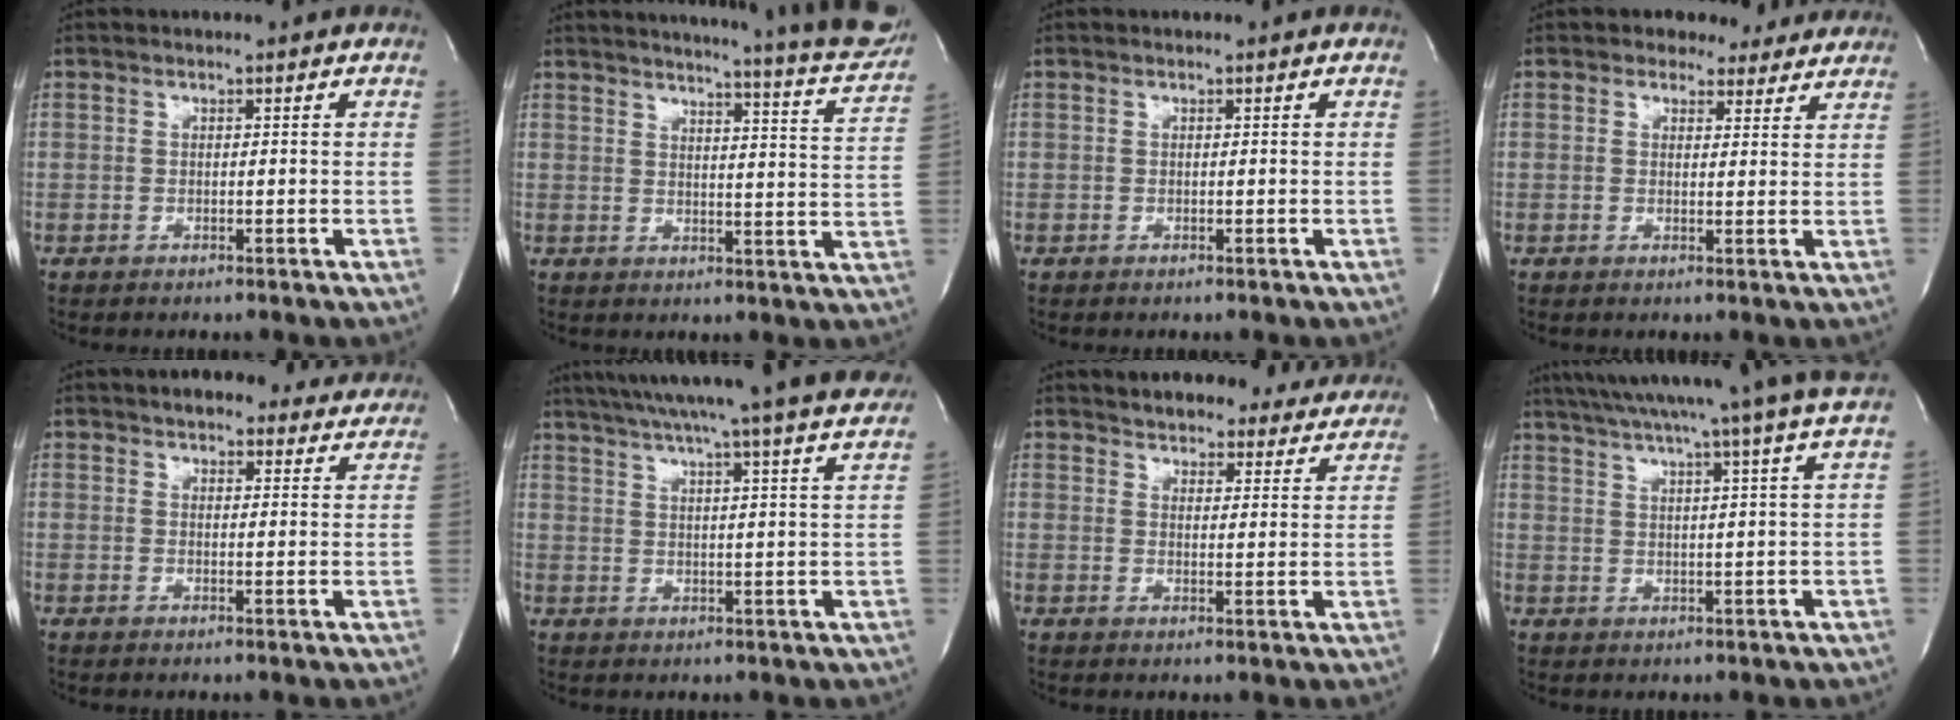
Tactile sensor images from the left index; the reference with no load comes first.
{"total": 21.0, "force": [19.3, 0.4, 8.1], "torque": [-0.114, -0.076, 0.217]}
{"total": 0.0}
{"total": 4.5, "force": [3.8, 2.4, 0.2], "torque": [0.005, -0.001, 0.033]}
{"total": 12.7, "force": [11.4, 4.1, 3.8], "torque": [-0.020, 0.008, 0.126]}
{"total": 25.5, "force": [22.5, -0.6, 12.1], "torque": [-0.204, -0.017, 0.292]}
{"total": 18.5, "force": [16.9, 5.8, 4.7], "torque": [-0.054, -0.016, 0.194]}
{"total": 19.9, "force": [16.9, -1.9, 10.4], "torque": [-0.178, -0.018, 0.228]}